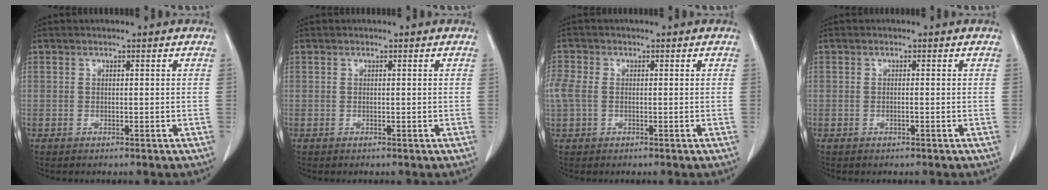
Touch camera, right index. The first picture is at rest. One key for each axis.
{"total": 0.0}
{"total": 4.8, "fx": 0.1, "fy": 3.5, "fz": 3.3, "tx": -0.112, "ty": 0.021, "tz": 0.006}
{"total": 0.6, "fx": -0.2, "fy": 0.0, "fz": 0.6, "tx": -0.011, "ty": 0.000, "tz": -0.002}